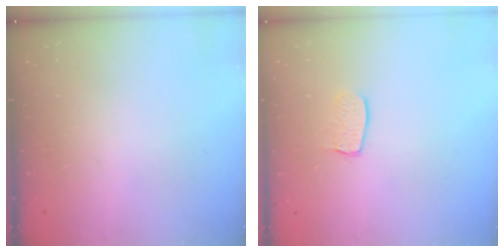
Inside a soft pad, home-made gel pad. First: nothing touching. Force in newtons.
{"total": 6.4, "press": 6.4, "slide": 0.1}